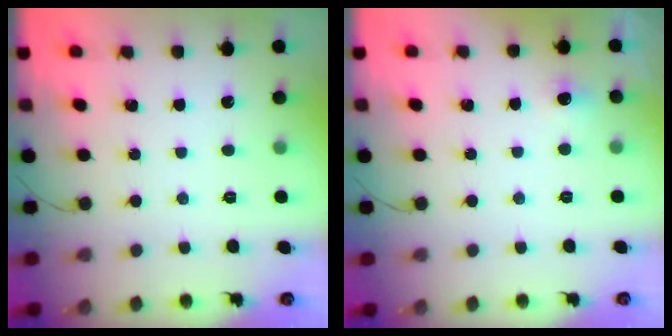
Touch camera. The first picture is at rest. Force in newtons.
{"total": 4.0, "press": 3.7, "slide": 1.6}